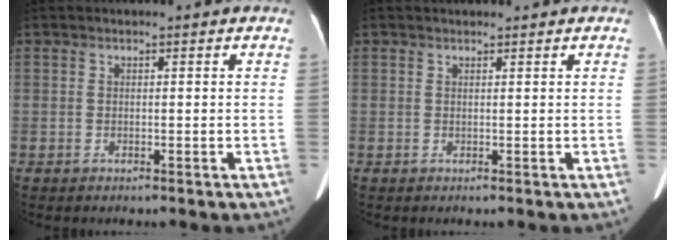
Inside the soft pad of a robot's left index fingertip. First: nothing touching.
{"total": 2.1, "force": [1.9, 0.3, 0.6], "torque": [-0.008, 0.019, 0.028]}